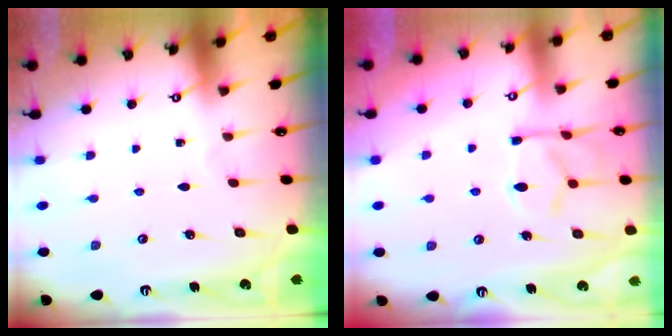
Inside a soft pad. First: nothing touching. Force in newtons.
{"total": 12.9, "press": 12.9, "slide": 1.3}